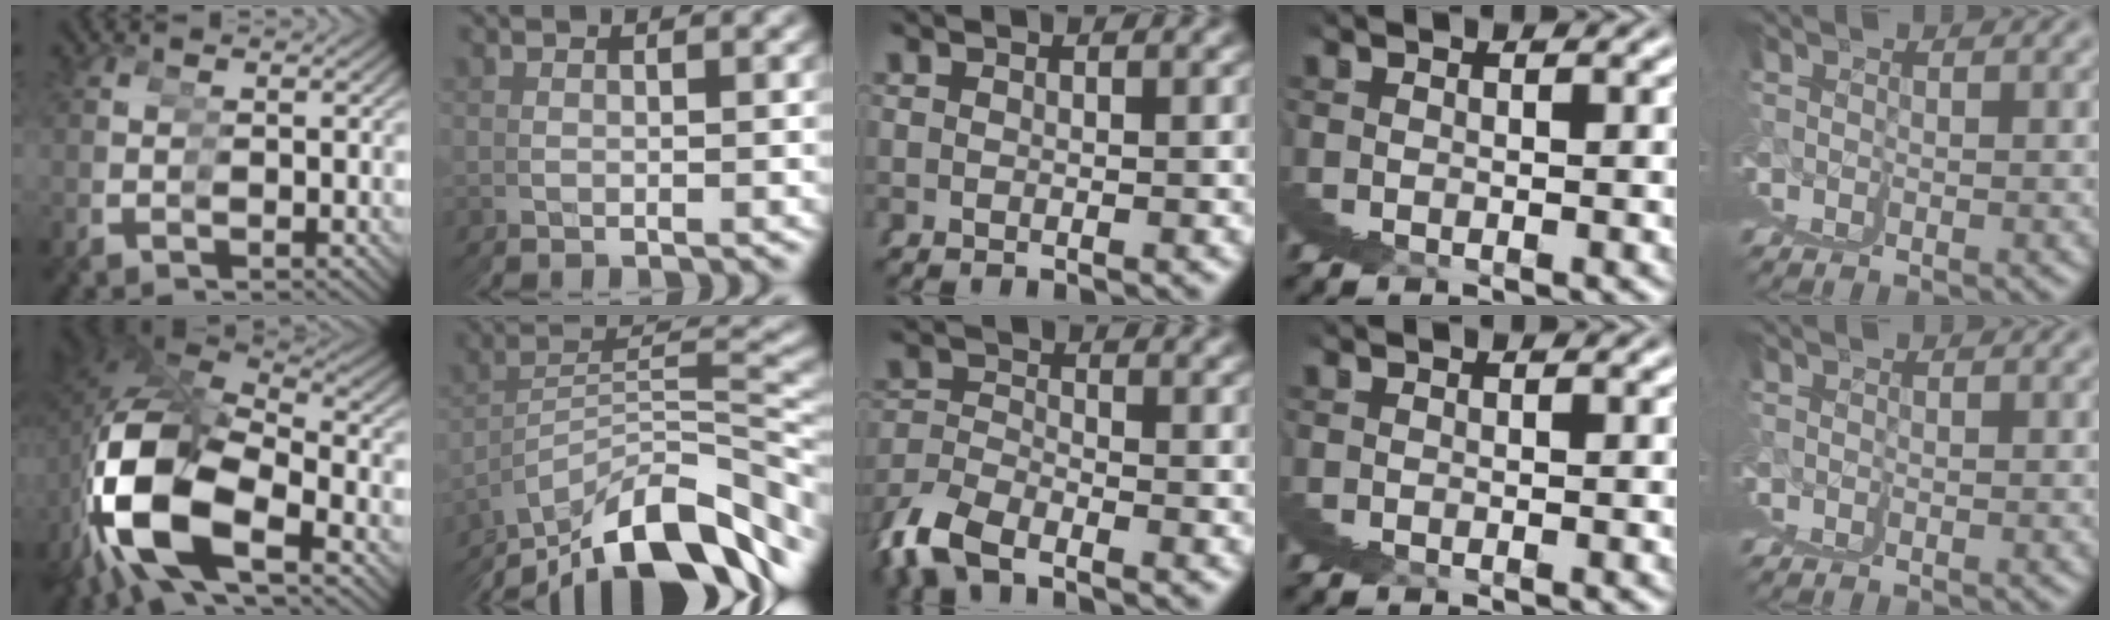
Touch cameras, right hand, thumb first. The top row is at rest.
{"thumb": {"total": 15.6, "force": [-0.7, 10.8, 11.3], "torque": [-0.300, -0.031, 0.011]}, "index": {"total": 10.9, "force": [-3.3, 5.3, 9.0], "torque": [-0.136, 0.005, -0.048]}, "middle": {"total": 4.5, "force": [-3.2, 2.4, 1.9], "torque": [-0.051, -0.015, -0.053]}}